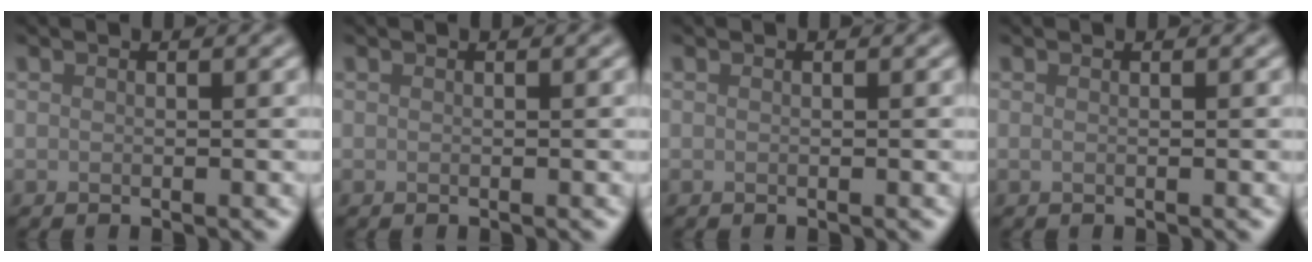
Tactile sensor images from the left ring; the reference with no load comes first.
{"total": 0.0}
{"total": 0.0}
{"total": 0.0}